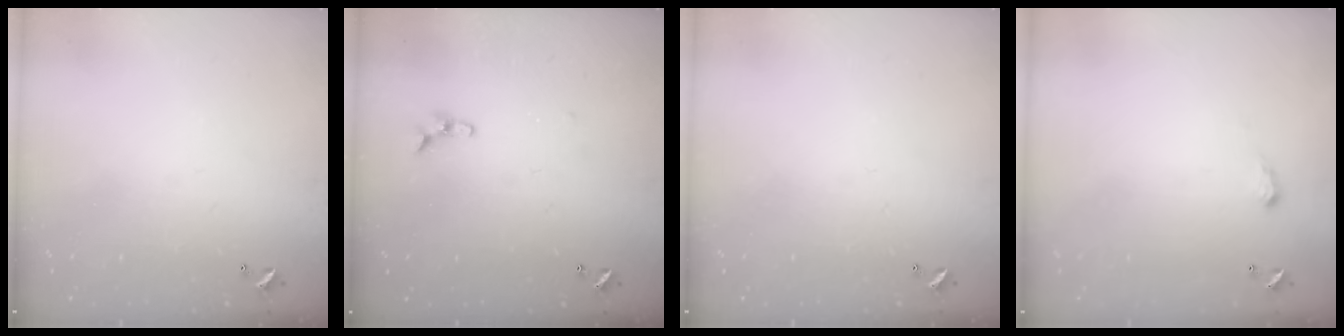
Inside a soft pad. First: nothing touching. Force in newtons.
{"total": 5.5, "press": 5.5, "slide": 0.6}
{"total": 0.0}
{"total": 2.0, "press": 2.0, "slide": 0.3}